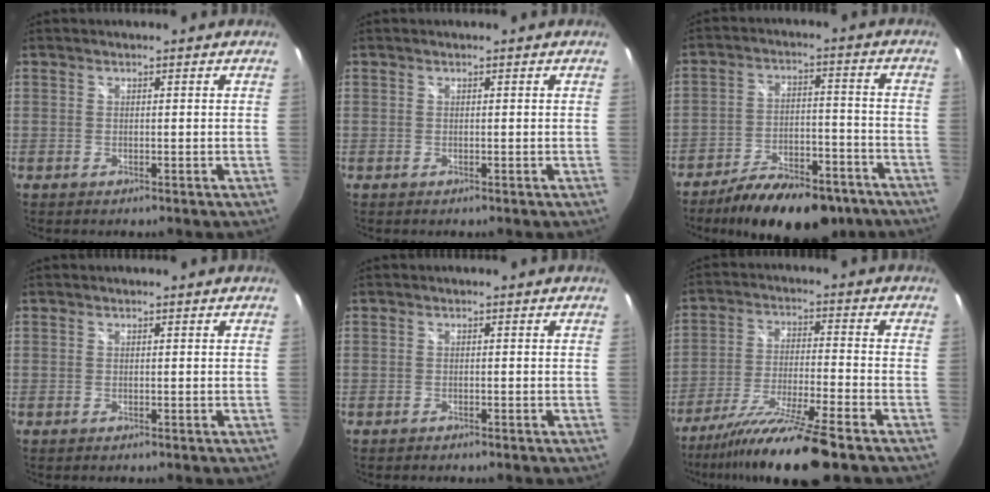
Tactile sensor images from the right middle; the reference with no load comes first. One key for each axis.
{"total": 0.0}
{"total": 18.1, "fx": -13.6, "fy": 7.2, "fz": 9.5, "tx": -0.165, "ty": -0.008, "tz": -0.188}
{"total": 0.0}
{"total": 0.7, "fx": -0.6, "fy": 0.1, "fz": 0.3, "tx": -0.007, "ty": -0.001, "tz": -0.011}
{"total": 15.4, "fx": -12.3, "fy": -0.5, "fz": 9.2, "tx": -0.181, "ty": -0.030, "tz": -0.210}